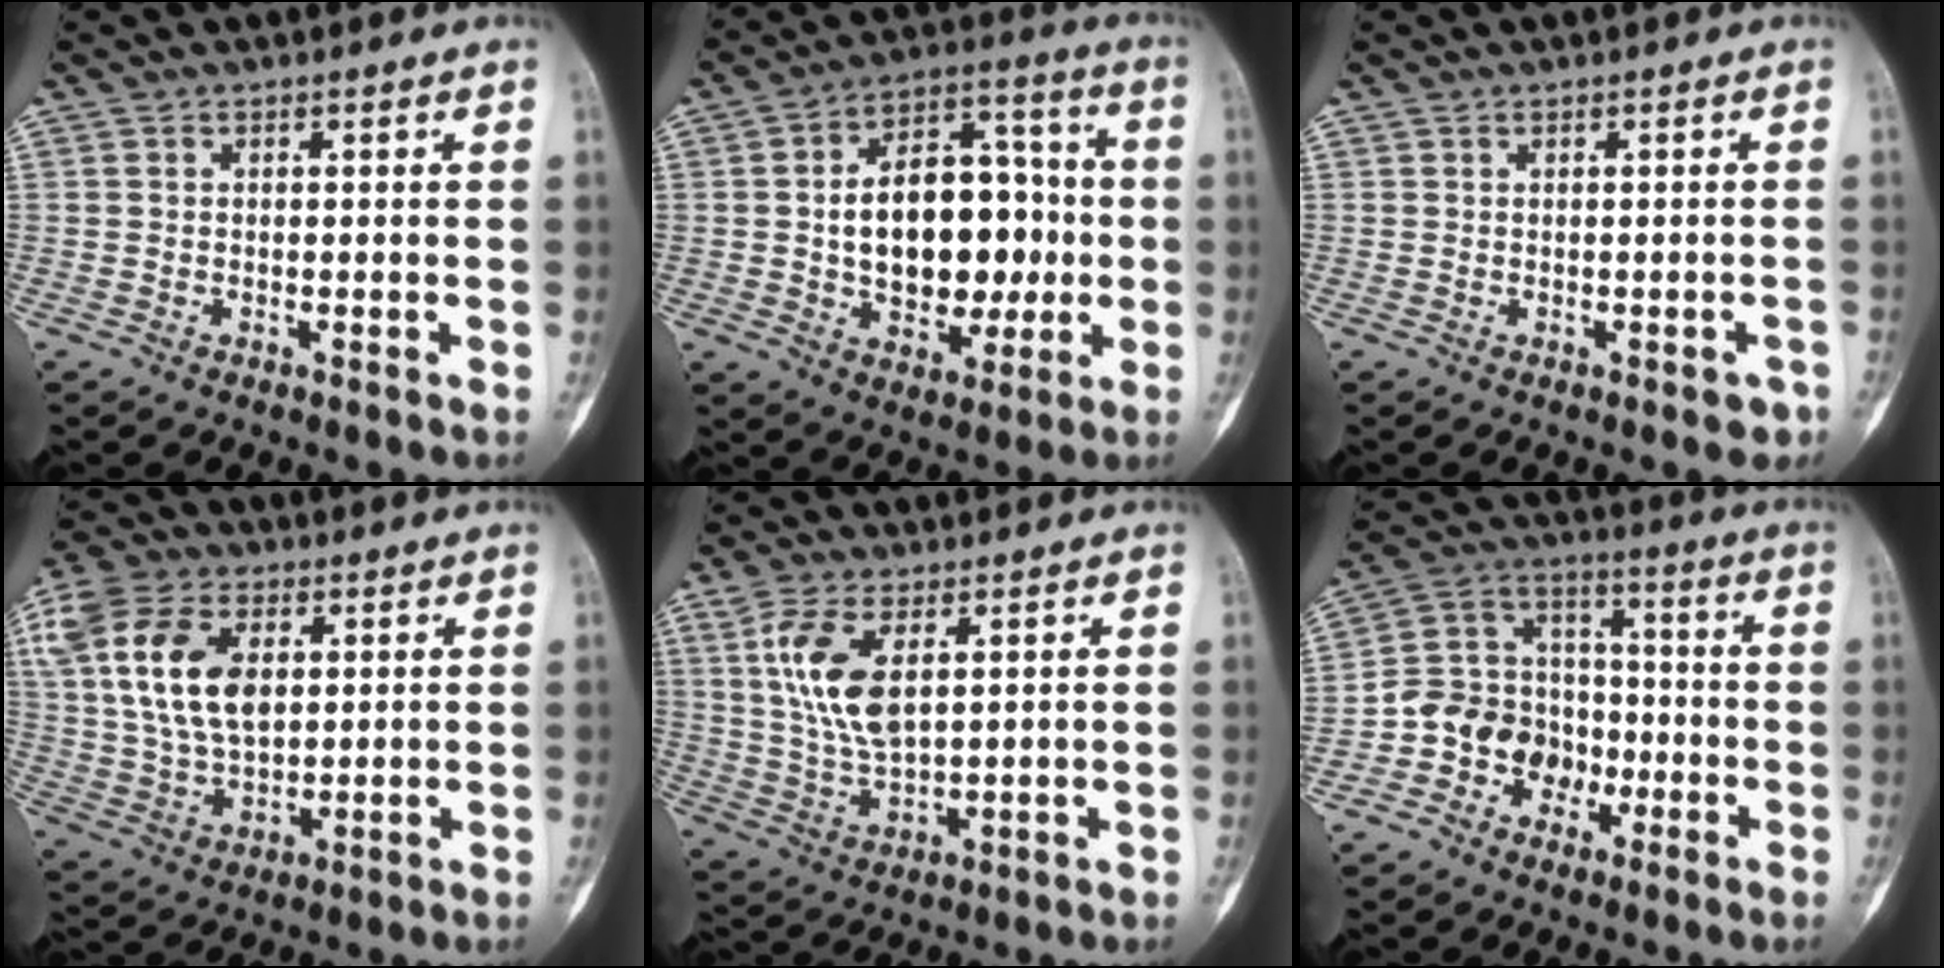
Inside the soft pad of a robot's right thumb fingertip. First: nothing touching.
{"total": 19.0, "force": [-0.5, 12.2, 14.6], "torque": [-0.181, 0.031, -0.002]}
{"total": 1.7, "force": [-0.8, 0.9, 1.1], "torque": [0.000, 0.009, -0.006]}
{"total": 18.8, "force": [5.0, 11.8, 13.8], "torque": [-0.290, -0.003, 0.092]}
{"total": 10.2, "force": [3.5, 4.7, 8.4], "torque": [-0.173, -0.013, 0.077]}
{"total": 11.8, "force": [-4.7, 10.0, 4.1], "torque": [-0.029, 0.071, -0.089]}